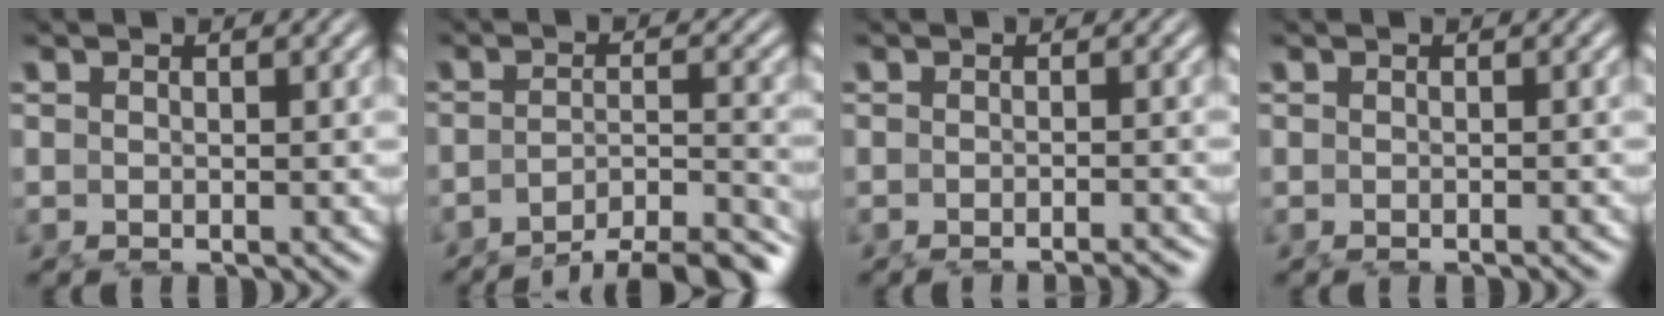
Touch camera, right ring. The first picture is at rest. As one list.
[{"total": 9.5, "force": [-7.8, 3.2, 4.5], "torque": [-0.053, -0.031, -0.111]}, {"total": 3.0, "force": [-2.9, -0.1, 0.9], "torque": [-0.007, -0.003, -0.043]}, {"total": 0.6, "force": [-0.6, -0.2, 0.2], "torque": [-0.002, 0.002, -0.009]}]